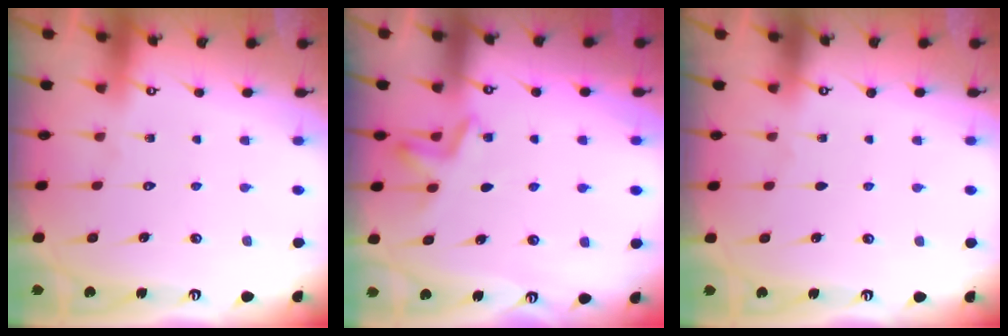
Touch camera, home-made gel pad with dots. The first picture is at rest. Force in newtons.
{"total": 5.2, "press": 4.9, "slide": 1.8}
{"total": 0.0}